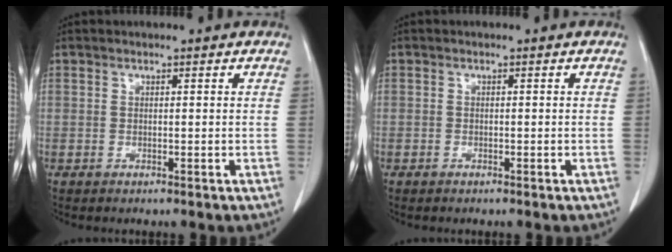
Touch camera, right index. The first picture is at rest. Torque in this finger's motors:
{"motor_torque": [0.12, -0.09, -0.04, -0.04]}